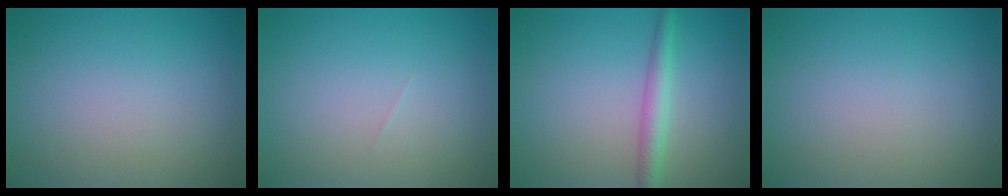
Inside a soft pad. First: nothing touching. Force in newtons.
{"total": 0.0}
{"total": 2.3, "press": 2.3, "slide": 0.0}
{"total": 0.0}